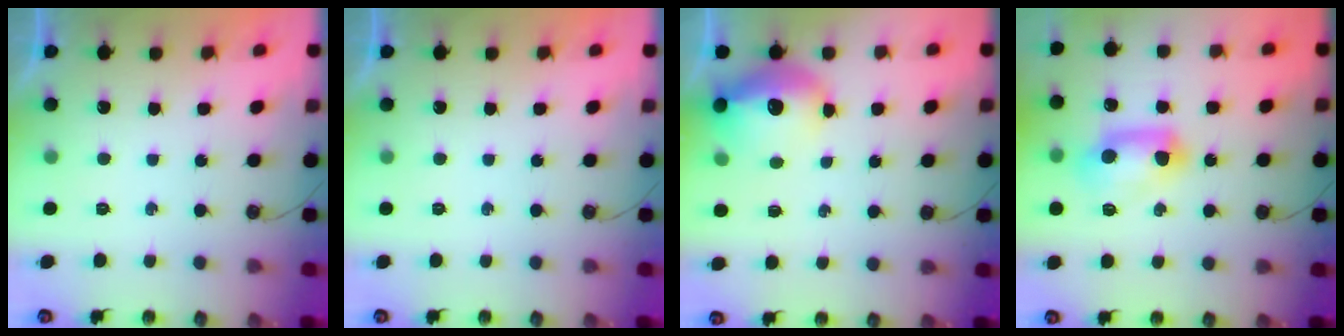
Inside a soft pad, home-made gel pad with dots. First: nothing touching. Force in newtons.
{"total": 0.0}
{"total": 14.1, "press": 14.0, "slide": 1.1}
{"total": 10.8, "press": 10.7, "slide": 1.3}